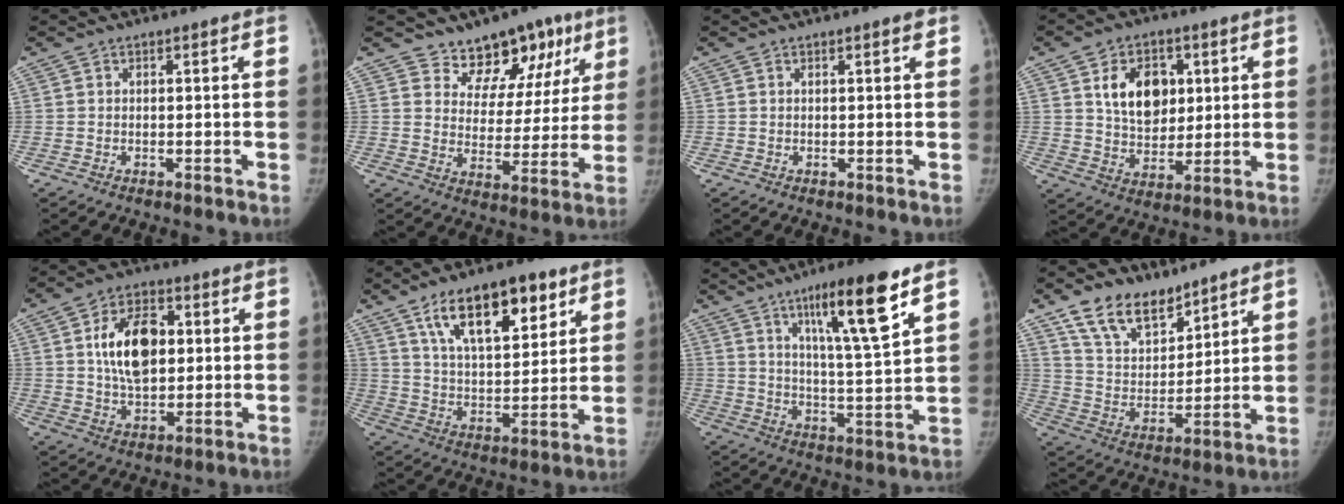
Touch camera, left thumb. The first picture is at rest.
{"total": 13.7, "force": [9.2, 8.5, 5.5], "torque": [-0.008, -0.044, 0.127]}
{"total": 0.9, "force": [0.6, 0.0, 0.6], "torque": [-0.007, -0.002, 0.008]}
{"total": 12.1, "force": [3.7, 8.8, 7.4], "torque": [-0.072, -0.015, 0.068]}
{"total": 13.2, "force": [2.4, 8.3, 10.0], "torque": [-0.140, -0.001, 0.039]}
{"total": 17.6, "force": [9.8, 7.8, 12.4], "torque": [-0.158, -0.037, 0.169]}
{"total": 15.7, "force": [9.0, 1.9, 12.7], "torque": [-0.201, -0.047, 0.150]}
{"total": 13.6, "force": [9.8, 7.5, 5.8], "torque": [-0.066, -0.054, 0.189]}